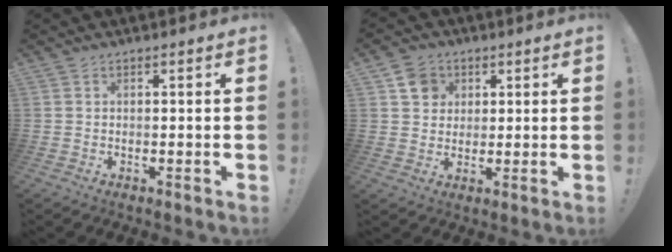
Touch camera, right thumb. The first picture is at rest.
{"total": 7.0, "force": [2.8, 6.3, 1.3], "torque": [-0.012, -0.010, 0.057]}